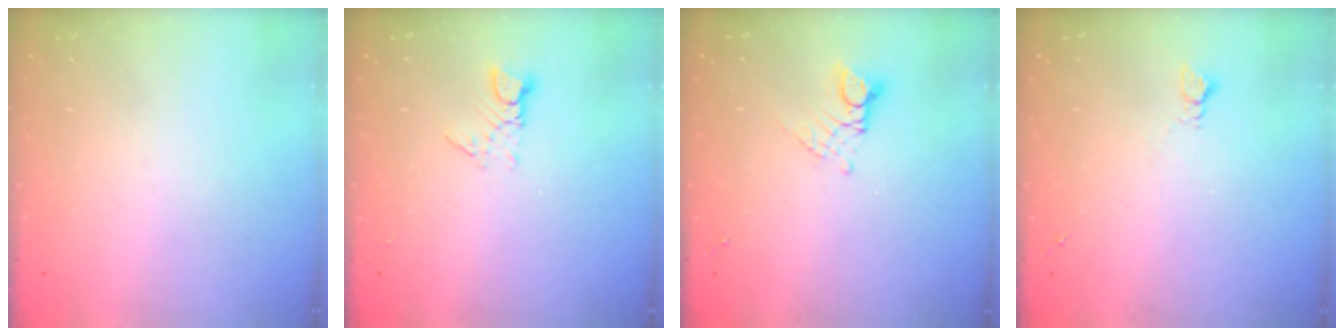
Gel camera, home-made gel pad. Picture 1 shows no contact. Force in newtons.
{"total": 3.0, "press": 3.0, "slide": 0.2}
{"total": 6.1, "press": 6.1, "slide": 0.6}
{"total": 2.6, "press": 2.5, "slide": 0.4}